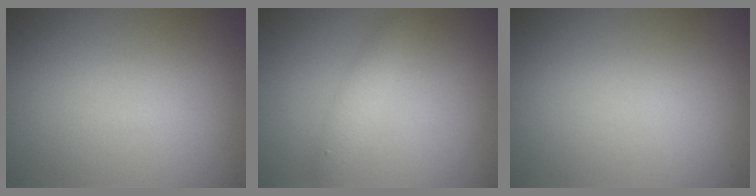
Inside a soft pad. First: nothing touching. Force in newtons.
{"total": 1.6, "press": 1.6, "slide": 0.1}
{"total": 0.0}